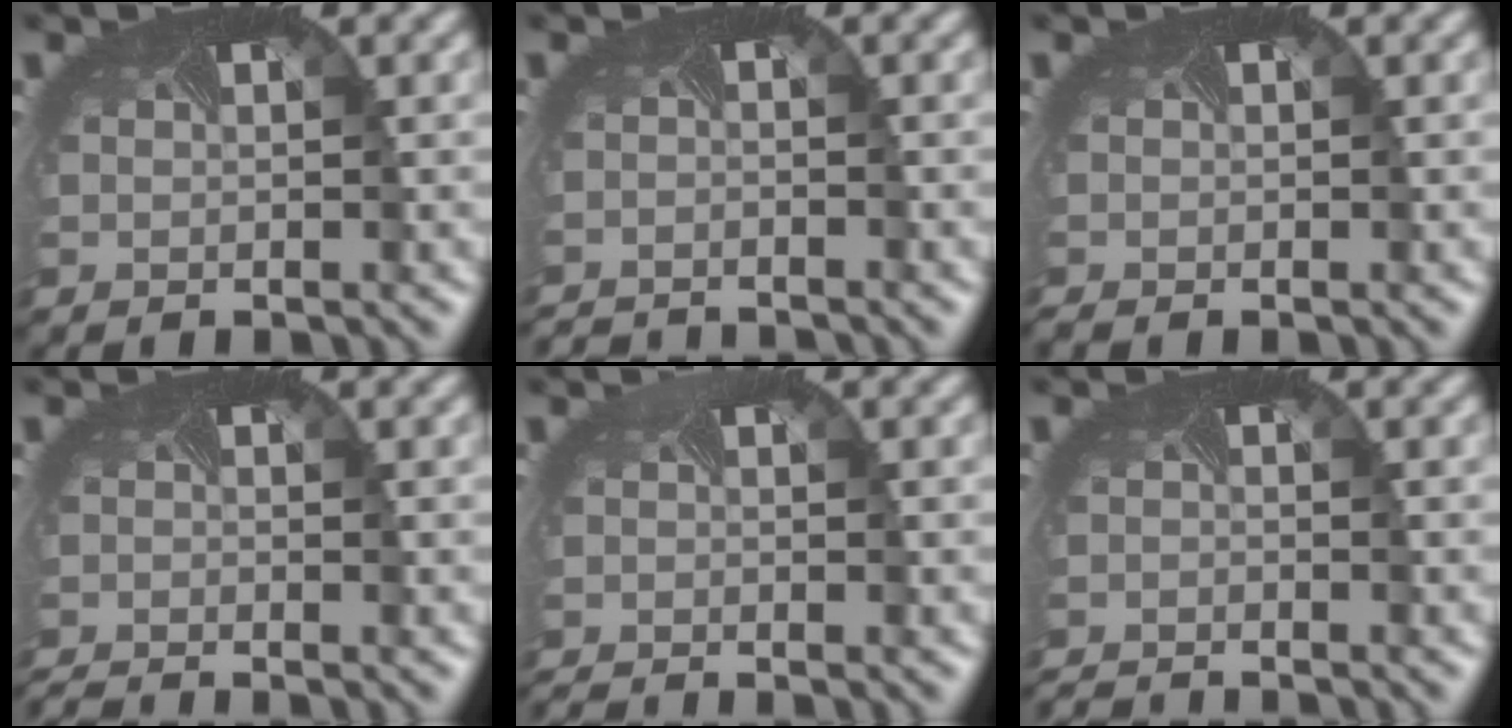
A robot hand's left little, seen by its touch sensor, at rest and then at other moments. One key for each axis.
{"total": 3.0, "fx": -3.0, "fy": 0.0, "fz": 0.1, "tx": -0.006, "ty": -0.023, "tz": -0.051}
{"total": 0.8, "fx": -0.7, "fy": 0.1, "fz": 0.5, "tx": -0.013, "ty": -0.009, "tz": -0.012}
{"total": 2.3, "fx": -2.2, "fy": -0.1, "fz": 0.6, "tx": -0.012, "ty": -0.017, "tz": -0.044}
{"total": 2.1, "fx": -1.9, "fy": -0.1, "fz": 0.9, "tx": -0.016, "ty": -0.012, "tz": -0.038}
{"total": 2.7, "fx": -2.7, "fy": -0.2, "fz": 0.1, "tx": -0.006, "ty": -0.022, "tz": -0.048}